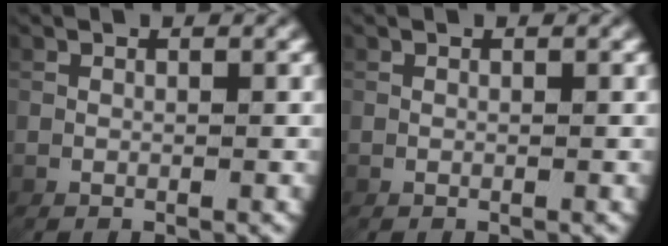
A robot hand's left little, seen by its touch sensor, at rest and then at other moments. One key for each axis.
{"total": 0.0}